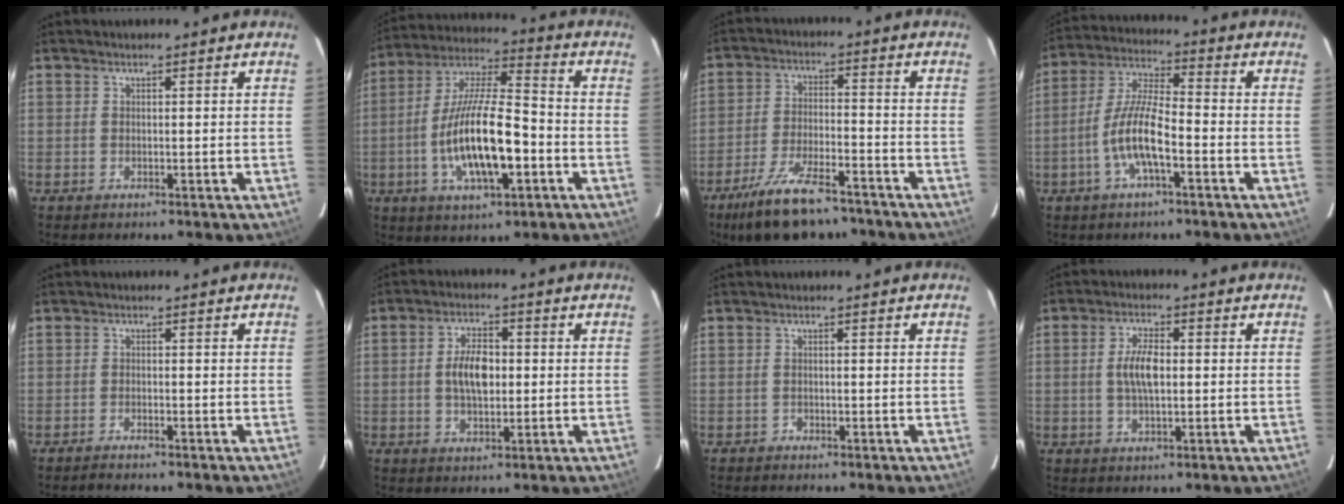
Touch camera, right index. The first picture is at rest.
{"total": 17.0, "force": [-4.6, 5.4, 15.5], "torque": [-0.300, -0.002, -0.082]}
{"total": 14.7, "force": [-11.0, 5.0, 8.2], "torque": [-0.177, -0.019, -0.187]}
{"total": 9.8, "force": [-3.8, 2.4, 8.7], "torque": [-0.185, 0.003, -0.073]}
{"total": 1.6, "force": [-1.5, 0.1, 0.6], "torque": [-0.022, -0.003, -0.029]}
{"total": 6.8, "force": [0.0, 3.7, 5.7], "torque": [-0.106, 0.009, 0.002]}
{"total": 0.7, "force": [-0.6, 0.3, -0.1], "torque": [0.000, 0.004, -0.012]}
{"total": 5.8, "force": [0.1, 2.4, 5.2], "torque": [-0.101, 0.006, 0.003]}